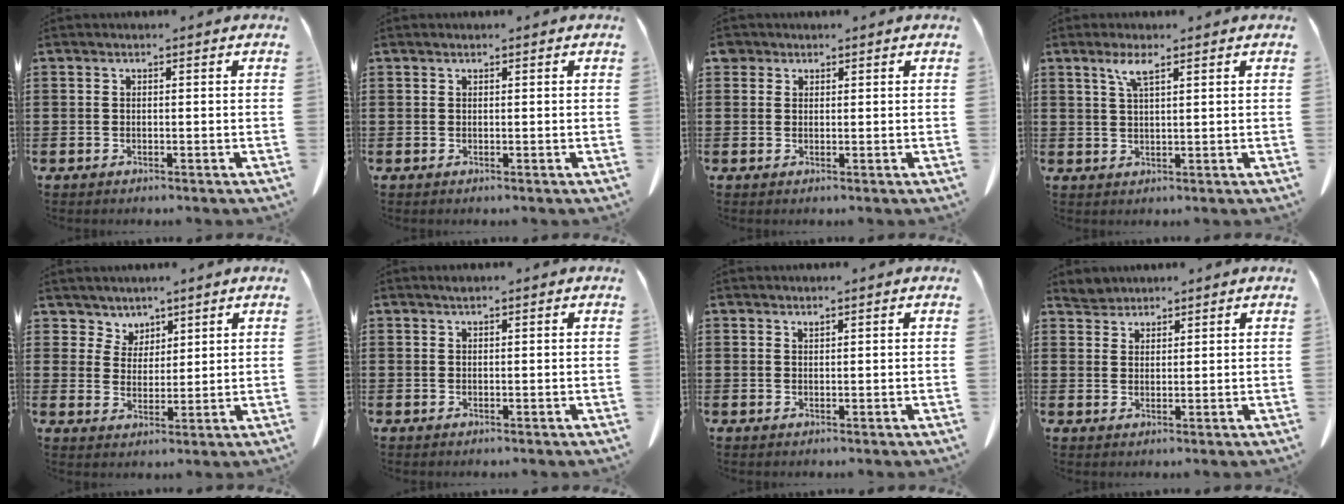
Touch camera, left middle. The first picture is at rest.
{"total": 0.0}
{"total": 1.7, "force": [1.2, 1.1, 0.2], "torque": [-0.009, 0.006, 0.024]}
{"total": 3.4, "force": [2.1, 0.5, 2.6], "torque": [-0.057, 0.005, 0.036]}
{"total": 3.7, "force": [2.9, 2.2, -0.4], "torque": [-0.011, 0.001, 0.053]}
{"total": 0.5, "force": [0.4, 0.1, 0.3], "torque": [-0.007, 0.000, 0.007]}
{"total": 0.5, "force": [0.5, 0.0, 0.2], "torque": [-0.005, -0.002, 0.011]}
{"total": 2.2, "force": [2.1, 0.6, -0.3], "torque": [-0.001, 0.003, 0.043]}